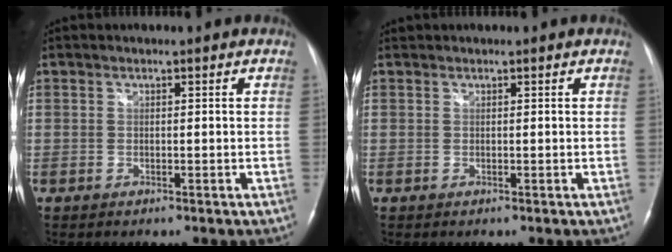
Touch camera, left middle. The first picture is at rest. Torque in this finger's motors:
{"motor_torque": [0.01, 0.03, -0.11, 0.01]}